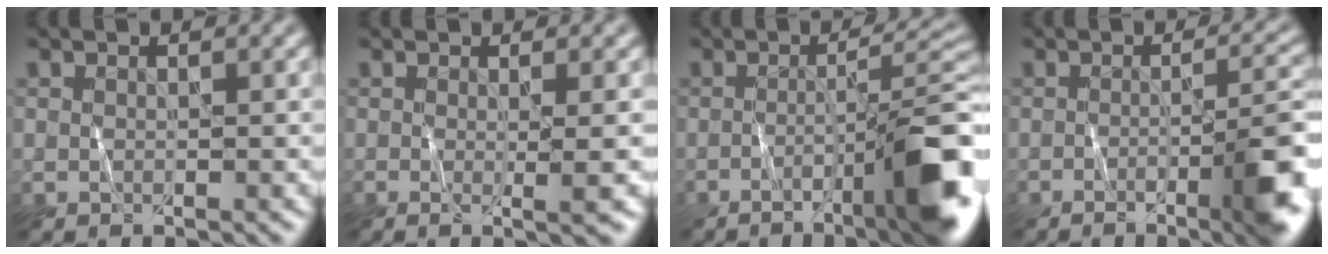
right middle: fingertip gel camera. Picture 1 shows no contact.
{"total": 2.4, "force": [0.0, 0.5, 2.3], "torque": [-0.021, 0.000, -0.004]}
{"total": 9.0, "force": [-3.0, 1.6, 8.4], "torque": [-0.099, 0.014, -0.050]}
{"total": 6.7, "force": [-2.6, 1.4, 6.0], "torque": [-0.068, 0.004, -0.041]}